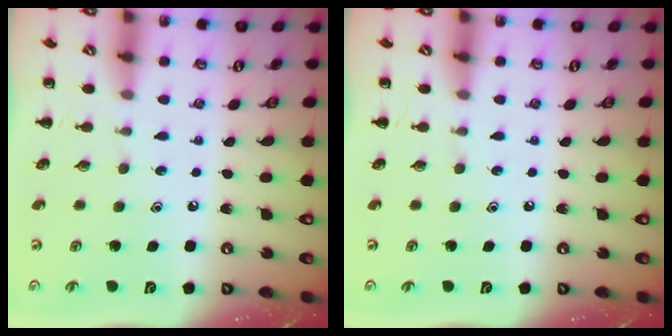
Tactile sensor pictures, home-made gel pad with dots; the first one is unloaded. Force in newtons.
{"total": 0.0}